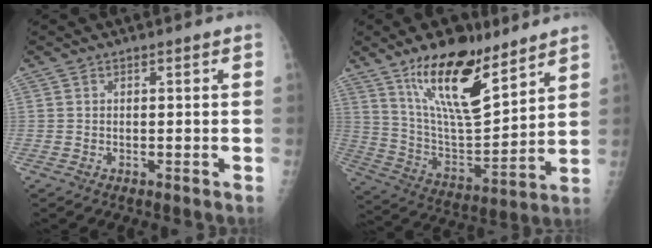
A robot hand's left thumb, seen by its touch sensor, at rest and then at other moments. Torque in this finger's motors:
{"motor_torque": [0.63, 0.51, 1.48, -1.29, 0.19]}